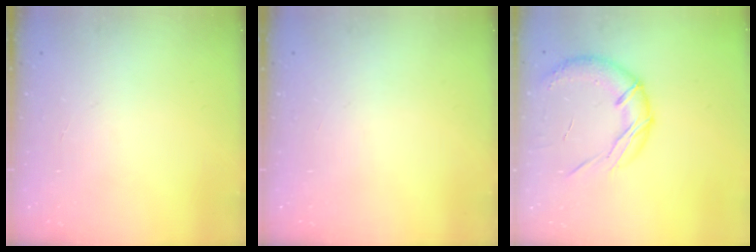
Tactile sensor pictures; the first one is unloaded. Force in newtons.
{"total": 0.0}
{"total": 14.9, "press": 14.7, "slide": 2.3}